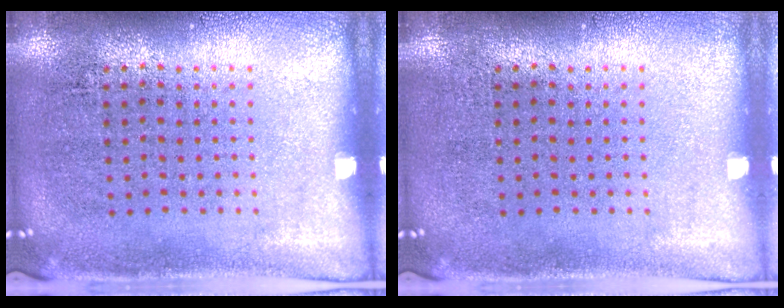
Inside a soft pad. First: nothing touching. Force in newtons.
{"total": 0.0}